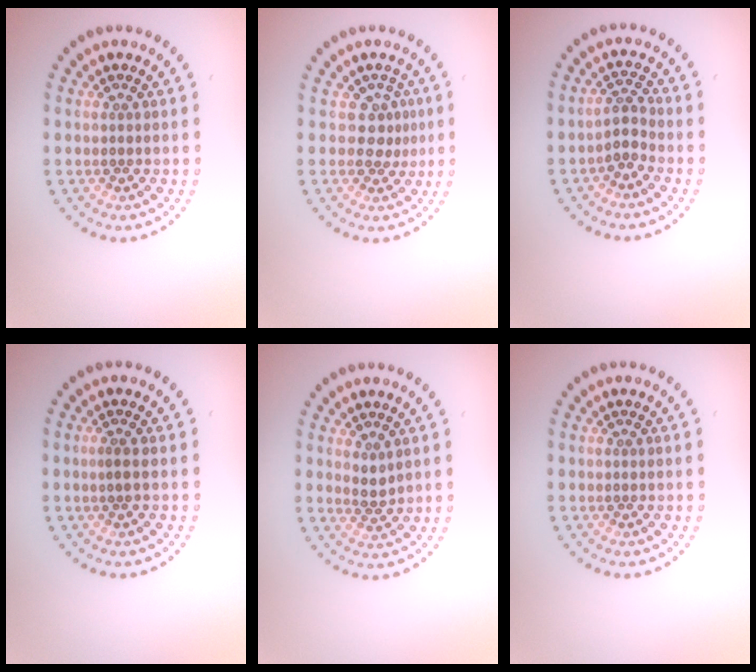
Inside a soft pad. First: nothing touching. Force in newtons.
{"total": 1.9, "press": 1.5, "slide": 1.2}
{"total": 1.9, "press": 1.4, "slide": 1.2}
{"total": 0.8, "press": 0.5, "slide": 0.7}
{"total": 1.1, "press": 0.9, "slide": 0.7}
{"total": 0.0}